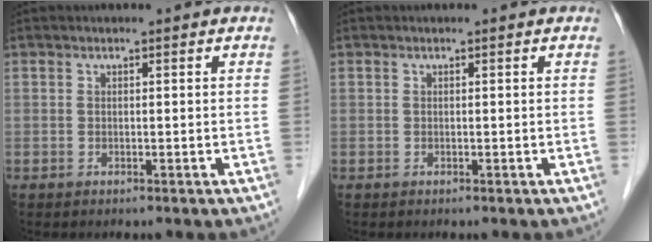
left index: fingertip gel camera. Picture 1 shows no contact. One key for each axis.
{"total": 0.0}